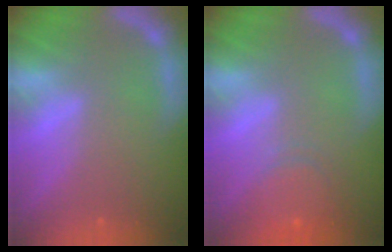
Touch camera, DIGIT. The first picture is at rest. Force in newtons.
{"total": 4.0}